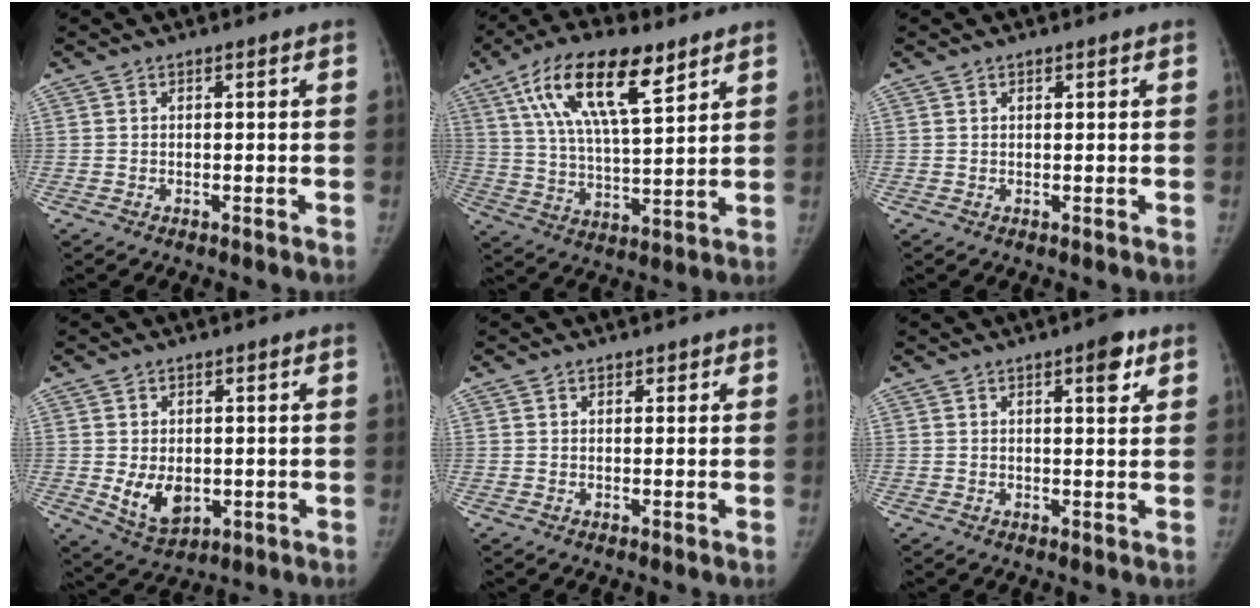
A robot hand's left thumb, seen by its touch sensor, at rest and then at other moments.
{"total": 17.5, "force": [9.2, 6.3, 13.5], "torque": [-0.223, -0.023, 0.165]}
{"total": 0.5, "force": [0.4, 0.3, 0.2], "torque": [0.000, -0.002, 0.004]}
{"total": 7.1, "force": [-0.7, 5.0, 5.1], "torque": [-0.068, -0.015, 0.004]}
{"total": 1.0, "force": [0.7, 0.7, 0.2], "torque": [0.011, -0.003, 0.006]}
{"total": 3.9, "force": [2.1, 1.3, 3.1], "torque": [-0.032, -0.008, 0.026]}